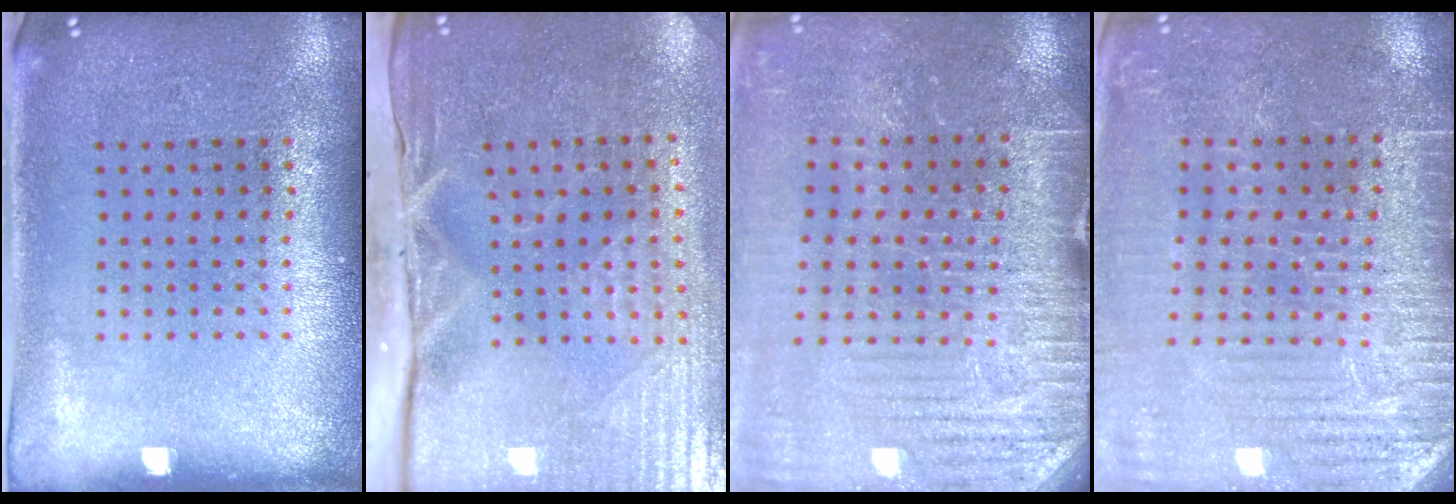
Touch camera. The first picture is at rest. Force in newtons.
{"total": 5.0, "press": 4.2, "slide": 2.7}
{"total": 3.9, "press": 3.9, "slide": 0.6}
{"total": 3.3, "press": 3.3, "slide": 0.4}